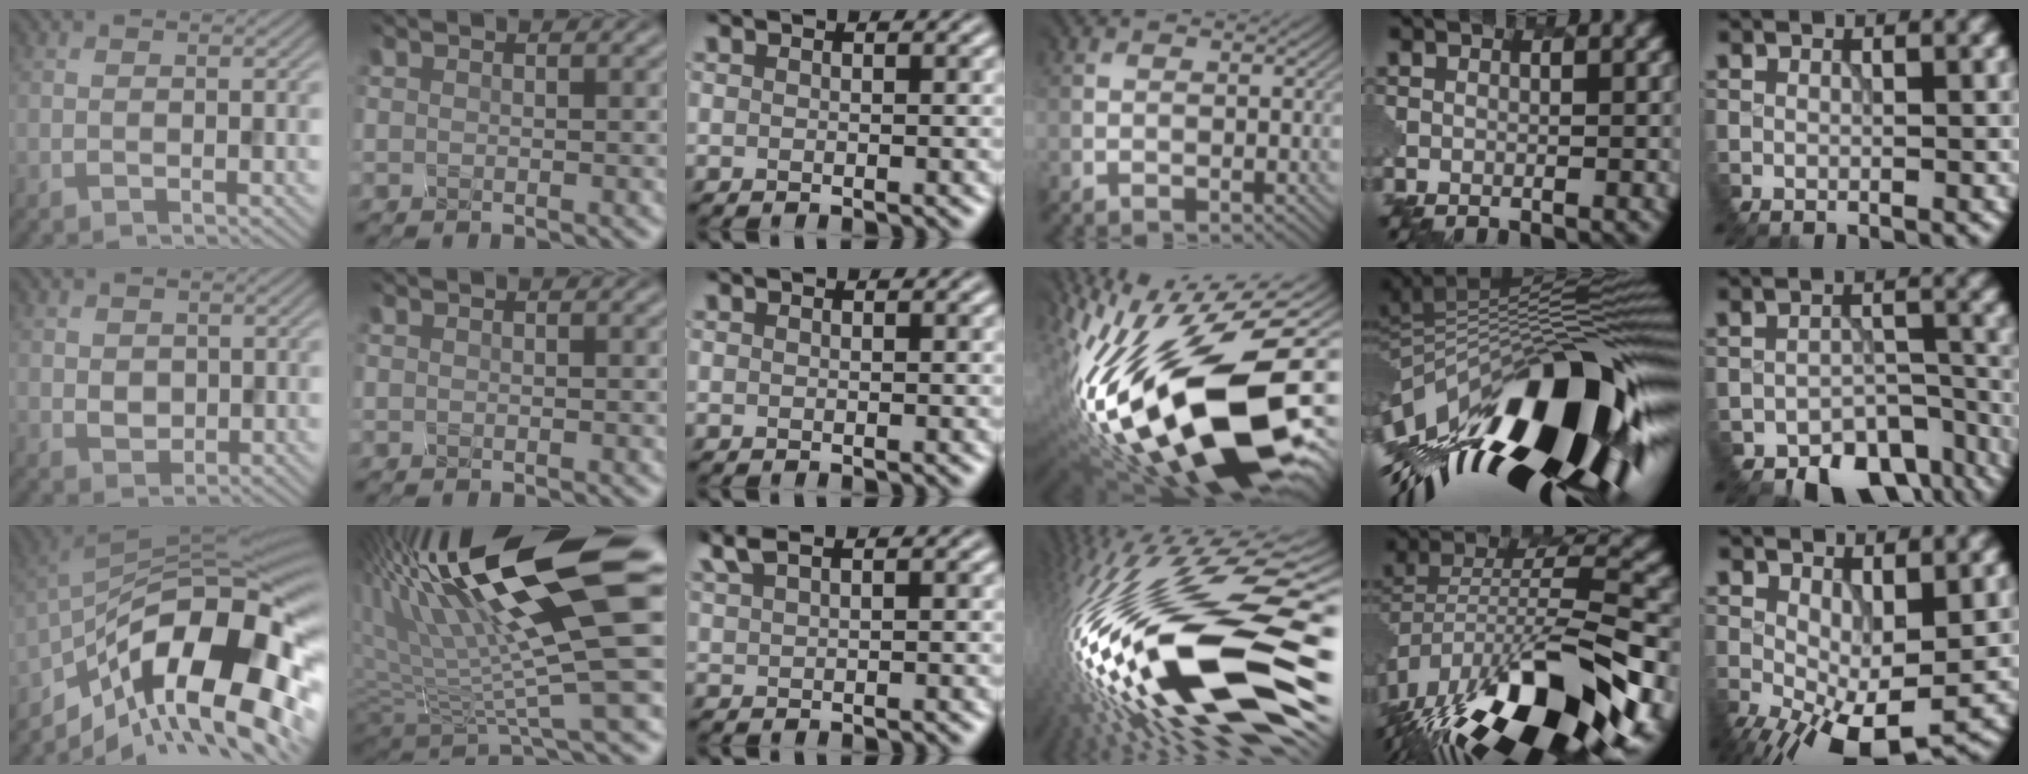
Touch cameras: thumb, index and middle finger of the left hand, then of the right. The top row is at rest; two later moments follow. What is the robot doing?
{"motion": "disassemble", "object": "battery cover"}